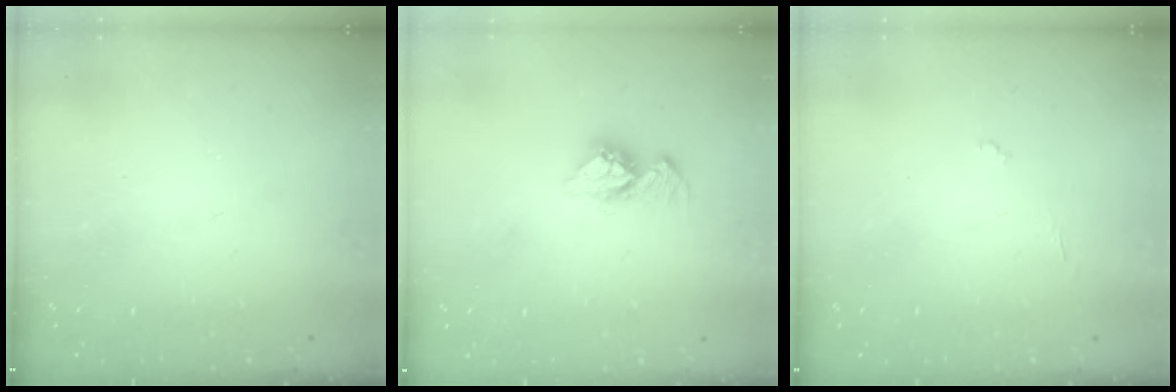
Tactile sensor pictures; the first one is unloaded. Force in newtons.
{"total": 11.1, "press": 11.0, "slide": 0.9}
{"total": 3.9, "press": 3.9, "slide": 0.3}